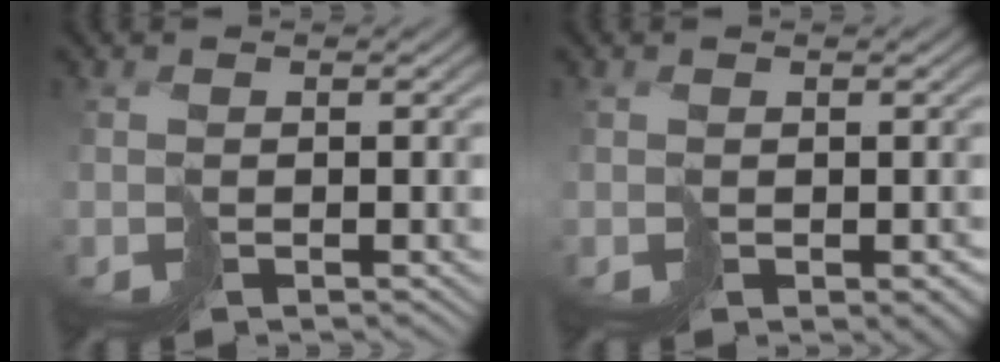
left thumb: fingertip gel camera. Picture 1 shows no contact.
{"total": 2.0, "force": [-0.4, 1.4, 1.3], "torque": [-0.021, -0.006, 0.000]}